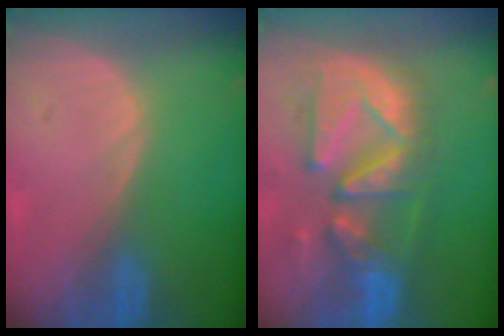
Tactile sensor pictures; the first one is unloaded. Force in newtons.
{"total": 12.7, "press": 11.2, "slide": 6.0}